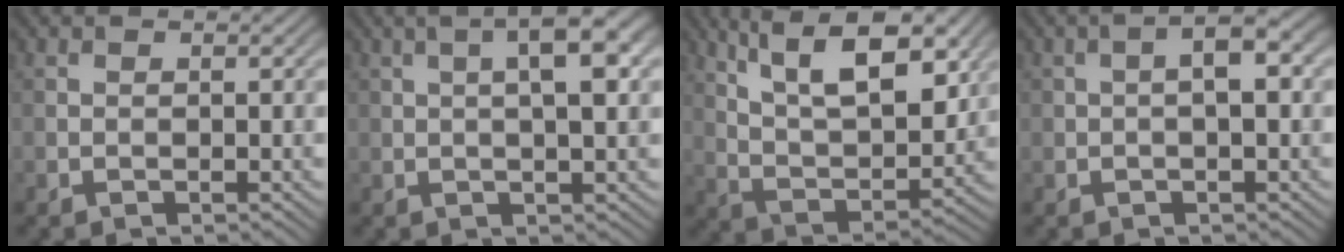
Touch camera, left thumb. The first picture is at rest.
{"total": 5.5, "force": [1.2, 0.7, 5.3], "torque": [-0.076, 0.009, 0.018]}
{"total": 13.1, "force": [7.3, 4.8, 9.7], "torque": [-0.166, -0.008, 0.127]}
{"total": 3.0, "force": [-0.1, 0.4, 2.9], "torque": [-0.044, 0.009, -0.005]}